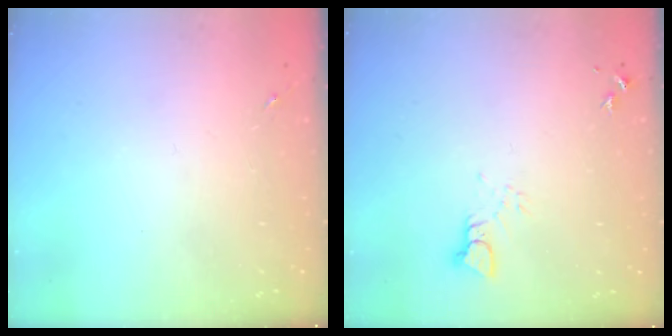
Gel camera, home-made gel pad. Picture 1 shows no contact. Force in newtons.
{"total": 3.1, "press": 3.1, "slide": 0.3}